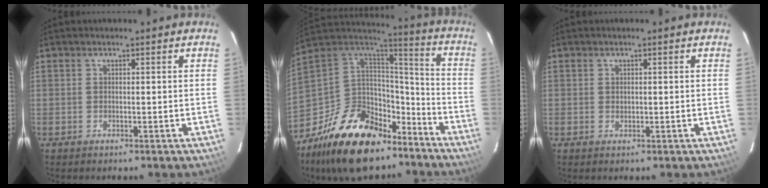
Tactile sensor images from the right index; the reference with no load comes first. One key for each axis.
{"total": 23.2, "fx": -15.3, "fy": 12.7, "fz": 12.0, "tx": -0.251, "ty": 0.023, "tz": -0.240}
{"total": 0.6, "fx": 0.2, "fy": 0.5, "fz": 0.1, "tx": 0.000, "ty": 0.001, "tz": 0.005}